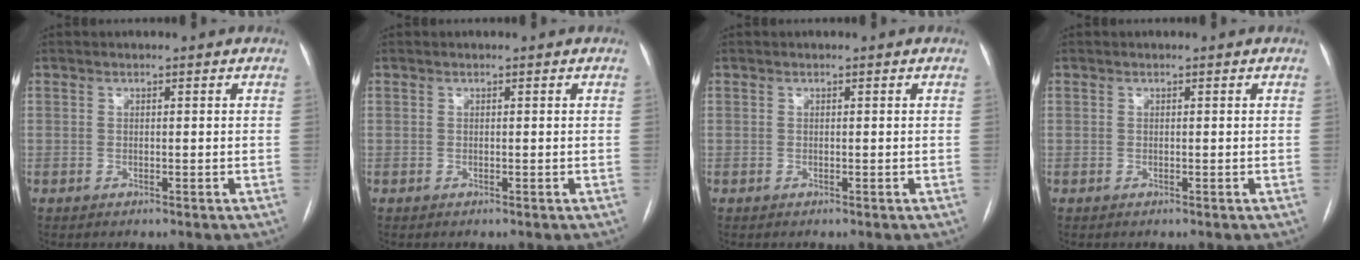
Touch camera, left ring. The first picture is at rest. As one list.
[{"total": 0.0}, {"total": 0.0}, {"total": 0.0}]